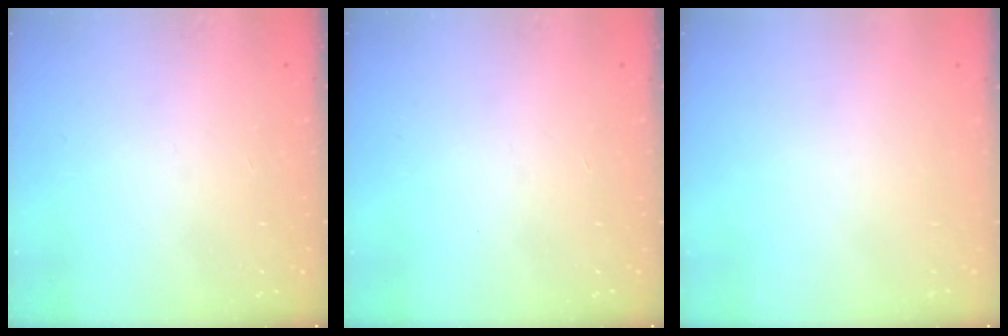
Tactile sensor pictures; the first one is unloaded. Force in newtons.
{"total": 0.0}
{"total": 0.0}